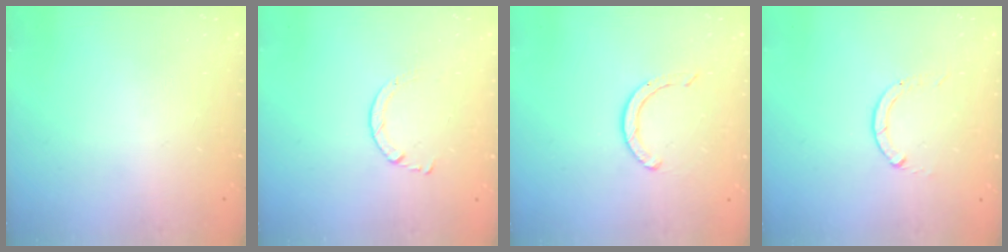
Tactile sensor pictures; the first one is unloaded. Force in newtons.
{"total": 1.7, "press": 1.7, "slide": 0.2}
{"total": 4.2, "press": 4.2, "slide": 0.3}
{"total": 0.0}